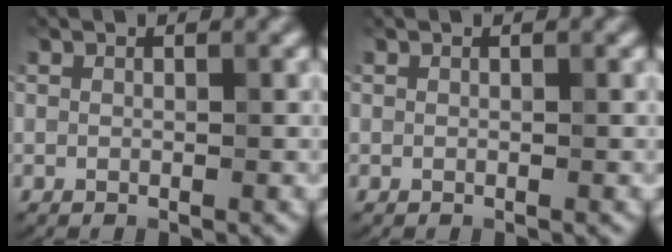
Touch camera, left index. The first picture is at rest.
{"total": 0.0}